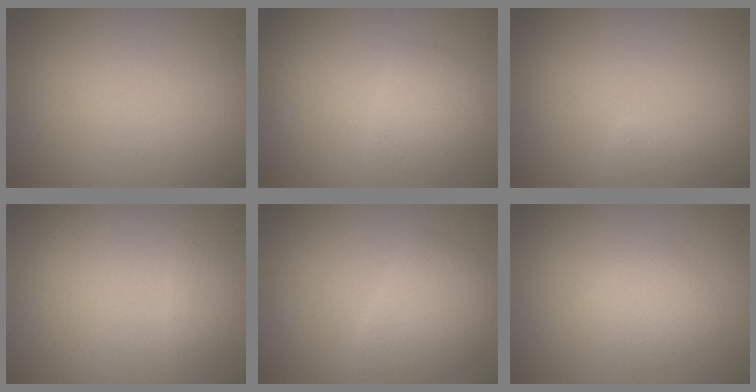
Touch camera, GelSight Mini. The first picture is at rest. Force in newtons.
{"total": 2.2, "press": 2.2, "slide": 0.1}
{"total": 0.7, "press": 0.7, "slide": 0.0}
{"total": 1.1, "press": 1.1, "slide": 0.0}
{"total": 3.0, "press": 3.0, "slide": 0.1}
{"total": 2.1, "press": 2.1, "slide": 0.0}